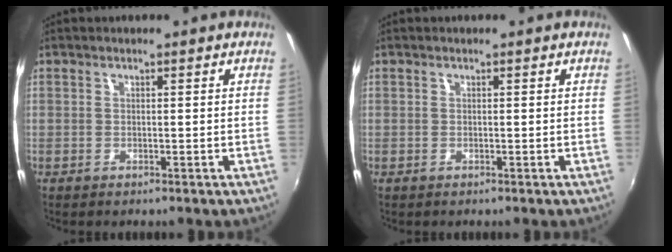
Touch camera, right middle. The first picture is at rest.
{"total": 0.0}